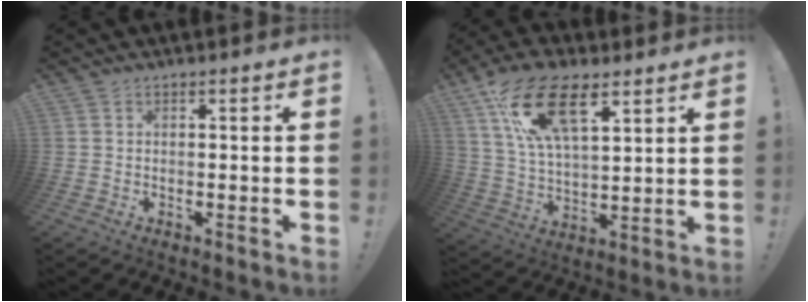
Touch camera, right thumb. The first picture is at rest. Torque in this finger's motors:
{"motor_torque": [-0.63, 1.65, 0.69, -0.01, 0.54]}